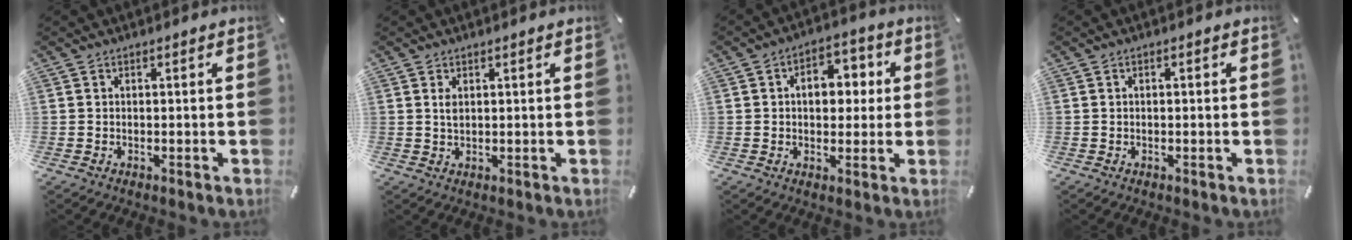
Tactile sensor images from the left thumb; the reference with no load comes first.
{"total": 1.7, "force": [0.7, 0.8, 1.4], "torque": [-0.030, 0.001, 0.012]}
{"total": 8.4, "force": [1.0, 6.0, 5.9], "torque": [-0.065, -0.002, 0.006]}
{"total": 0.7, "force": [-0.2, 0.3, 0.6], "torque": [-0.010, 0.001, -0.004]}